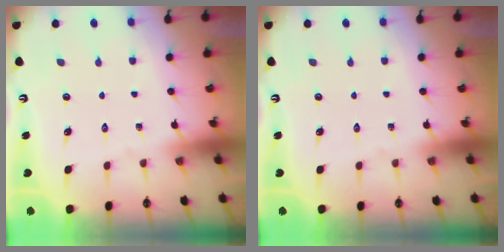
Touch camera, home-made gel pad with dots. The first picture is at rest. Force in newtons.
{"total": 0.0}